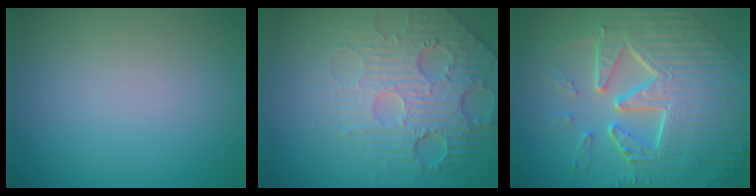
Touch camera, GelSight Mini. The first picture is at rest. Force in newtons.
{"total": 4.7, "press": 4.4, "slide": 1.7}
{"total": 10.0, "press": 6.8, "slide": 7.3}